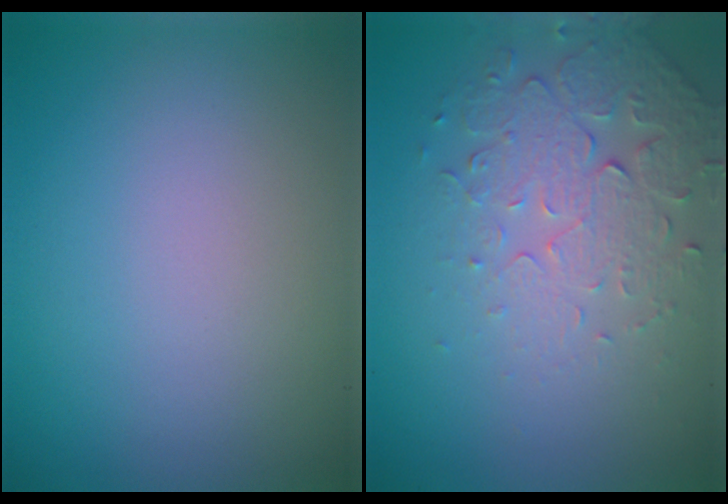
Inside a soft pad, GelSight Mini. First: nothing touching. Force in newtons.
{"total": 5.0, "press": 3.3, "slide": 3.7}